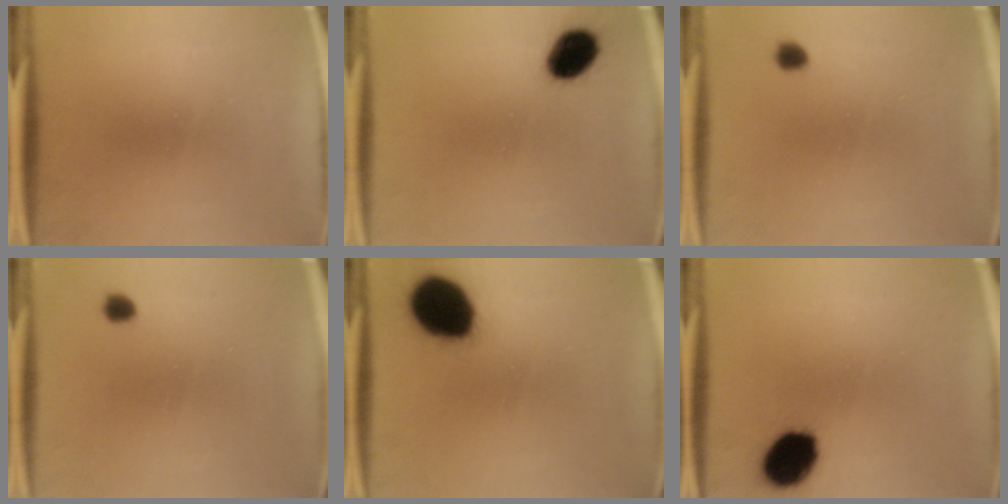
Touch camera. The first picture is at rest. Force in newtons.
{"total": 8.6}
{"total": 1.7}
{"total": 1.7}
{"total": 17.7}
{"total": 11.3}